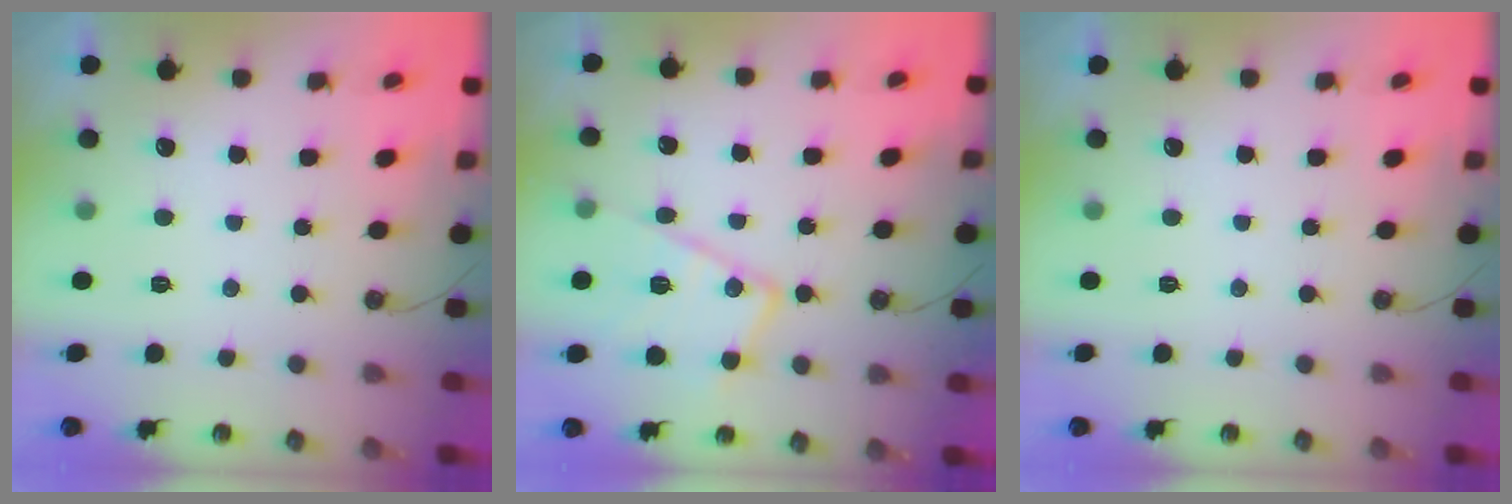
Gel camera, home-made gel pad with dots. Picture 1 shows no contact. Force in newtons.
{"total": 16.1, "press": 16.1, "slide": 1.2}
{"total": 0.0}